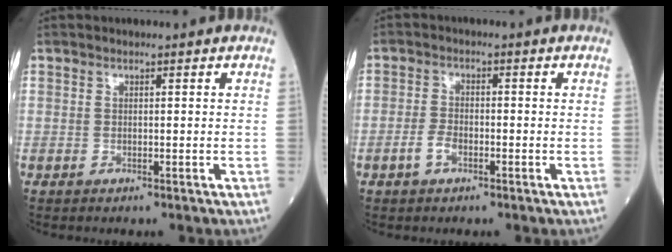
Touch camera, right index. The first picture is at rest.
{"total": 2.6, "force": [-1.3, 1.3, 1.9], "torque": [-0.040, 0.004, -0.026]}